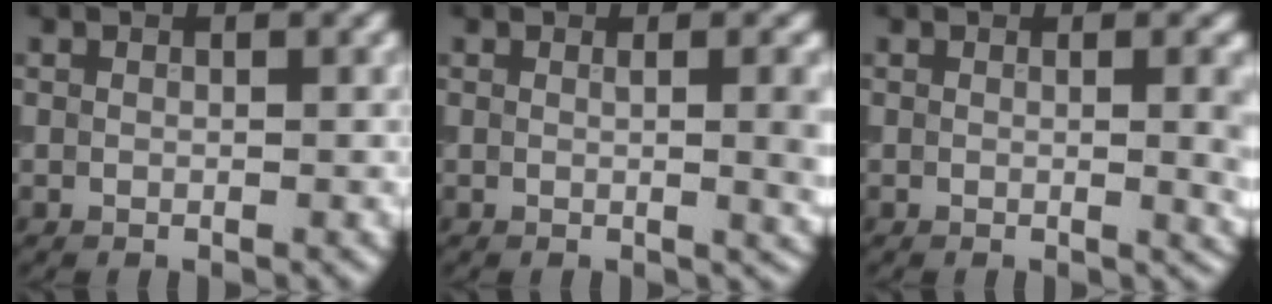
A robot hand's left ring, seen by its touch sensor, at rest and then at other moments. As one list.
[{"total": 3.6, "force": [0.3, 1.2, 3.4], "torque": [-0.031, 0.002, 0.005]}, {"total": 3.4, "force": [0.1, 1.1, 3.2], "torque": [-0.027, -0.001, 0.001]}]